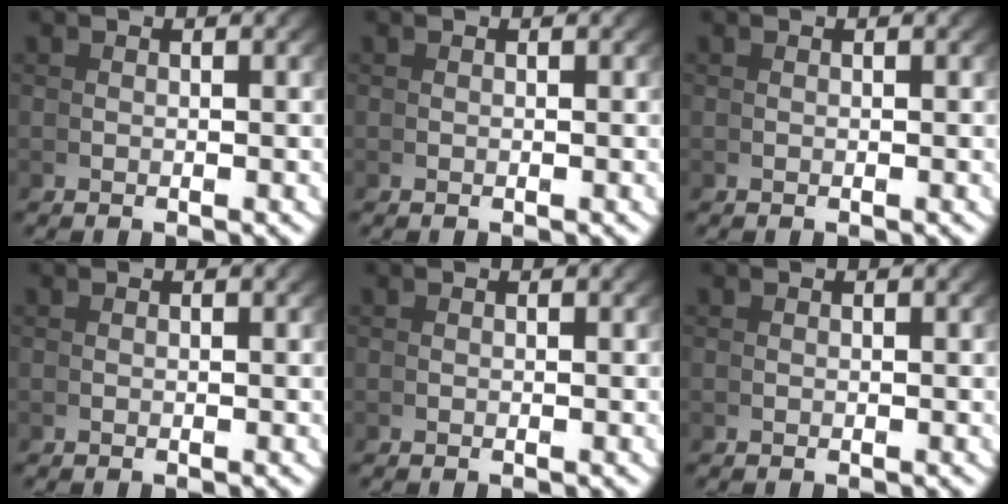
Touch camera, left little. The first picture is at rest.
{"total": 0.0}
{"total": 0.0}
{"total": 0.0}
{"total": 0.0}
{"total": 0.0}